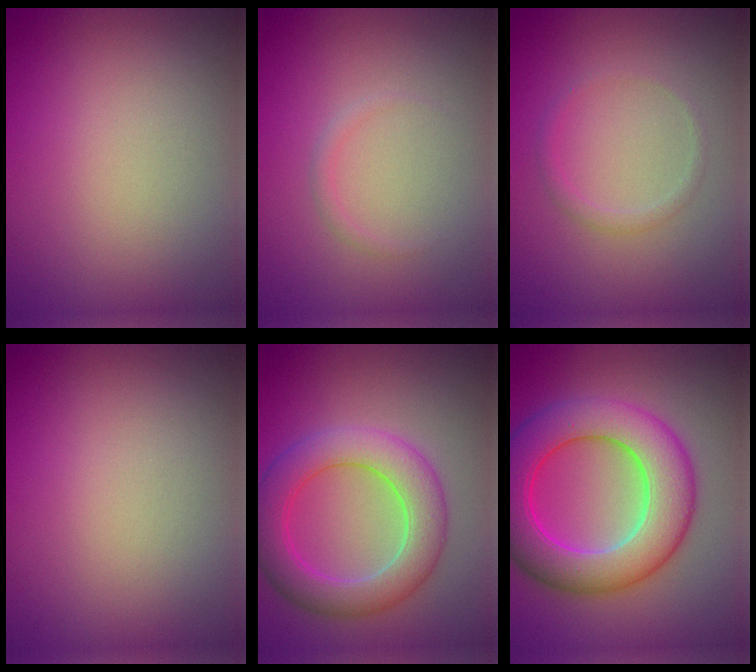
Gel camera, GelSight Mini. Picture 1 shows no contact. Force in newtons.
{"total": 0.7, "press": 0.7, "slide": 0.1}
{"total": 1.1, "press": 1.1, "slide": 0.0}
{"total": 0.0}
{"total": 6.1, "press": 6.1, "slide": 0.2}
{"total": 9.4, "press": 9.4, "slide": 0.1}